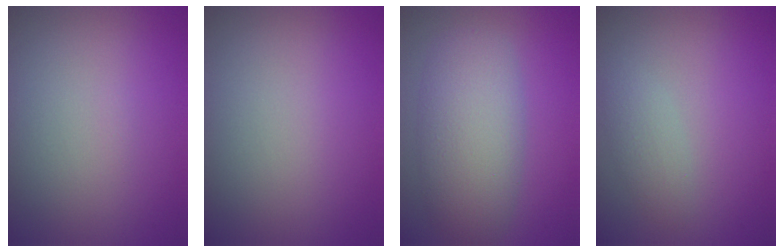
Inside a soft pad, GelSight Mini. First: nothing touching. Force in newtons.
{"total": 0.0}
{"total": 6.4, "press": 6.4, "slide": 0.2}
{"total": 1.6, "press": 1.6, "slide": 0.1}